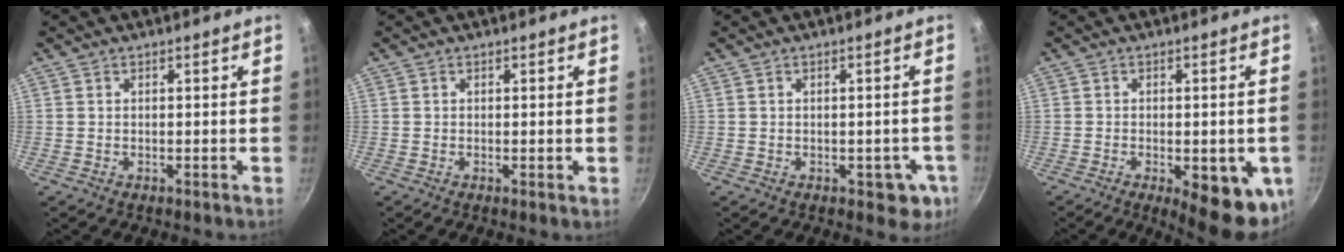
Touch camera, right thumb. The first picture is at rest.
{"total": 0.5, "force": [0.0, 0.0, 0.5], "torque": [-0.010, -0.004, -0.002]}
{"total": 4.3, "force": [-1.9, 2.5, 2.9], "torque": [-0.008, 0.008, -0.019]}
{"total": 13.8, "force": [-5.2, 5.5, 11.5], "torque": [-0.121, 0.000, -0.055]}